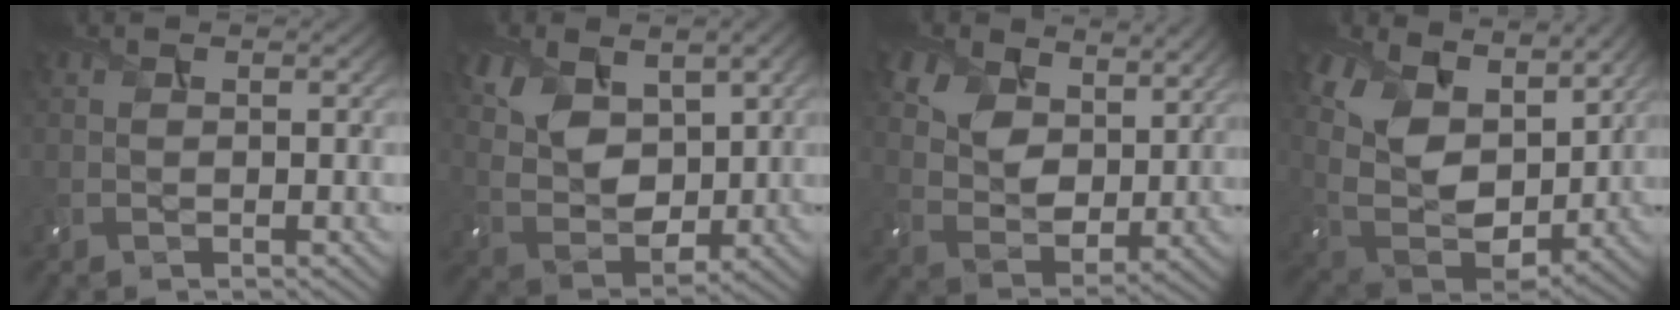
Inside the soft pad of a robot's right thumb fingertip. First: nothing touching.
{"total": 8.7, "force": [3.5, 5.3, 5.9], "torque": [-0.146, -0.002, 0.071]}
{"total": 9.9, "force": [6.3, 5.9, 4.9], "torque": [-0.142, -0.011, 0.114]}
{"total": 13.9, "force": [8.6, 7.7, 7.8], "torque": [-0.231, 0.027, 0.138]}